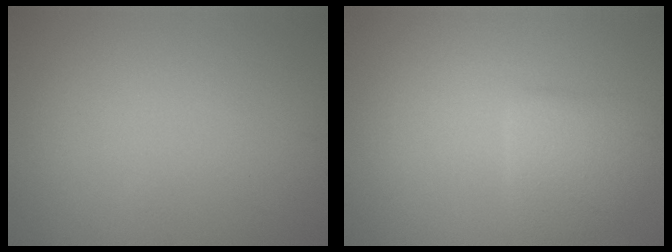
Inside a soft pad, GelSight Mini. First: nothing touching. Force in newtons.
{"total": 2.9, "press": 2.9, "slide": 0.3}